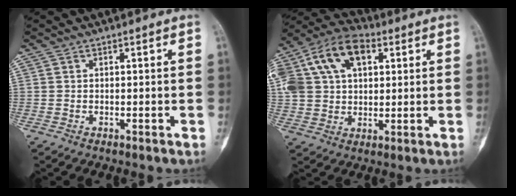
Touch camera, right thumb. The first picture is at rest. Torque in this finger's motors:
{"motor_torque": [-0.31, 3.01, 0.62, -0.26, 0.37]}